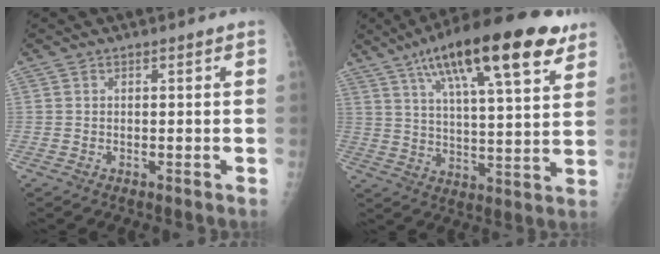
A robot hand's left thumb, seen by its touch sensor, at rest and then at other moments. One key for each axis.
{"total": 23.1, "fx": 13.0, "fy": 6.2, "fz": 18.0, "tx": -0.274, "ty": -0.021, "tz": 0.203}